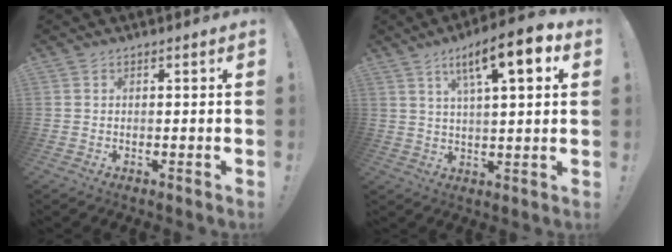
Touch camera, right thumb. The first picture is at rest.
{"total": 12.6, "force": [5.5, 3.2, 10.9], "torque": [-0.163, -0.019, 0.082]}